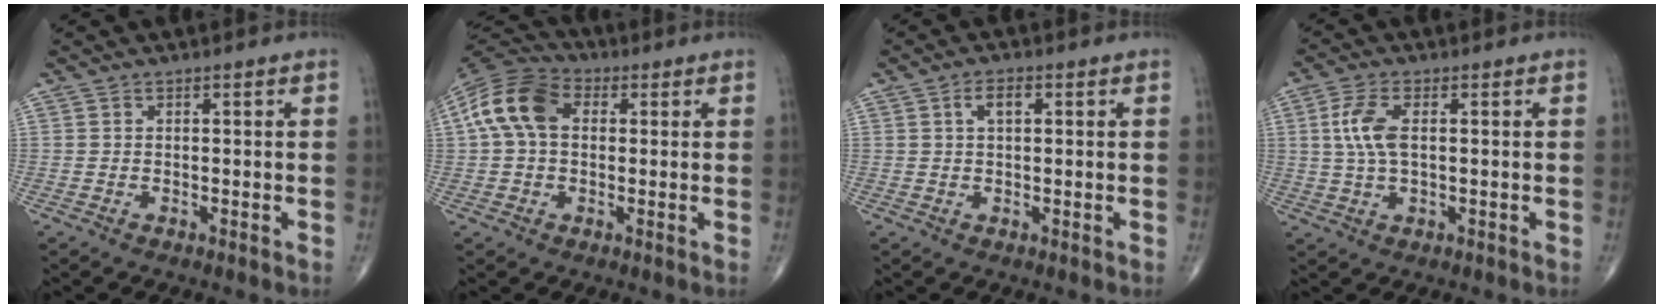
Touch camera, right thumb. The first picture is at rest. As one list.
[{"total": 12.0, "force": [1.9, 8.2, 8.5], "torque": [-0.165, 0.032, 0.024]}, {"total": 2.9, "force": [0.9, 1.4, 2.4], "torque": [-0.040, 0.006, 0.015]}, {"total": 6.4, "force": [1.0, 2.9, 5.5], "torque": [-0.131, 0.007, 0.019]}]